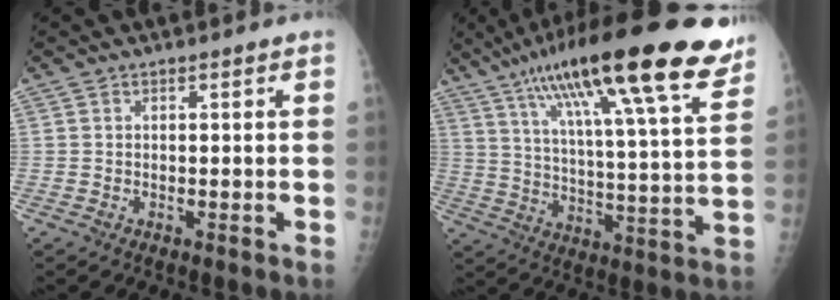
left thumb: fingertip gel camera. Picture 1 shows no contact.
{"total": 27.5, "force": [17.7, 4.8, 20.5], "torque": [-0.321, -0.033, 0.274]}